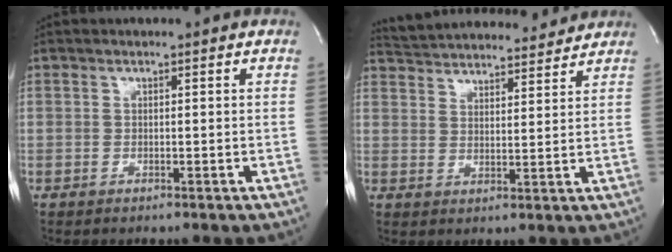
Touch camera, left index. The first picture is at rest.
{"total": 17.0, "force": [16.1, 3.0, 4.4], "torque": [-0.080, 0.022, 0.236]}